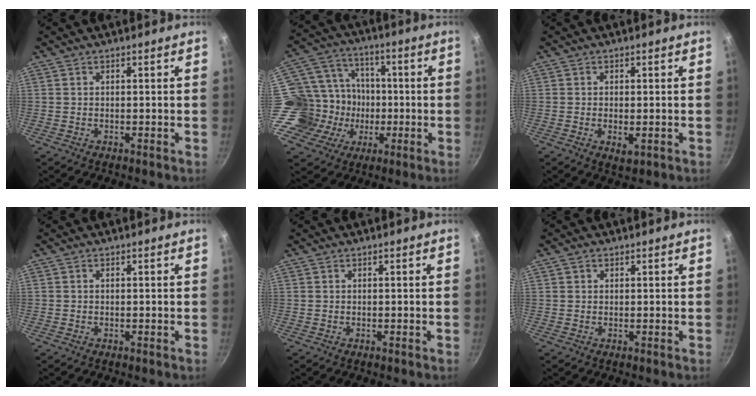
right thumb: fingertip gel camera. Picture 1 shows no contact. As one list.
[{"total": 18.4, "force": [-3.0, 16.5, 7.8], "torque": [-0.116, 0.049, -0.040]}, {"total": 2.8, "force": [-0.7, 1.3, 2.3], "torque": [-0.041, -0.007, -0.009]}, {"total": 0.5, "force": [0.1, 0.4, 0.3], "torque": [-0.005, 0.003, 0.001]}, {"total": 0.0}, {"total": 1.0, "force": [0.4, 0.9, 0.4], "torque": [-0.004, 0.003, 0.006]}]